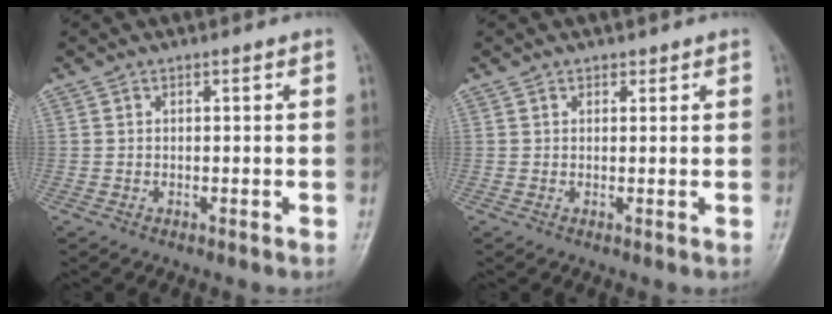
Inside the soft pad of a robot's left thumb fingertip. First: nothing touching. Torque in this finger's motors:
{"motor_torque": [-0.30, -0.05, -0.10, -0.09, -0.05]}